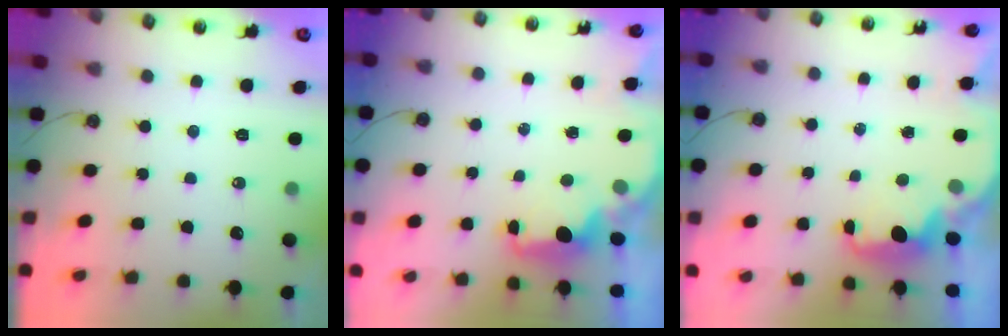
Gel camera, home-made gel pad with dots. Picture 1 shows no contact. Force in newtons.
{"total": 2.8, "press": 2.7, "slide": 0.9}
{"total": 2.3, "press": 2.3, "slide": 0.4}